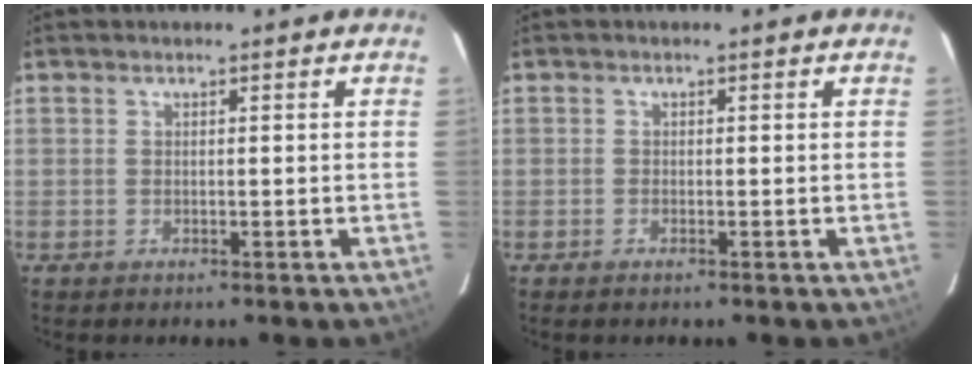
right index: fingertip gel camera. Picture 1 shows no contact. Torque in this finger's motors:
{"motor_torque": [0.13, -0.04, -0.01, 0.00]}